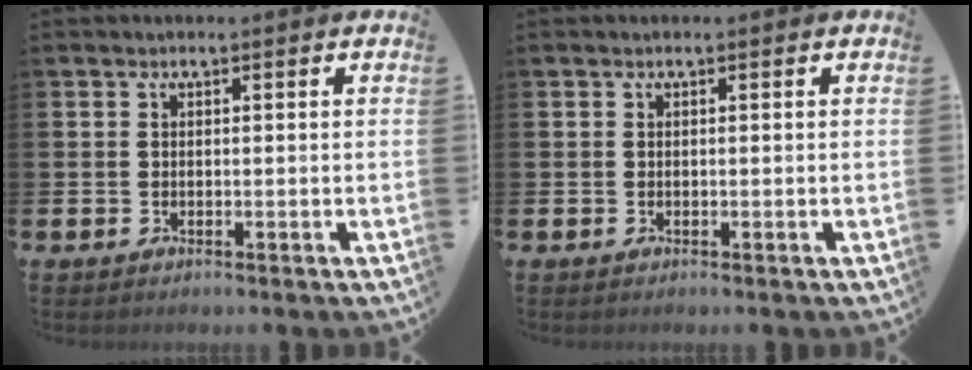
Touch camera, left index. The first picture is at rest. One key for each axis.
{"total": 0.0}